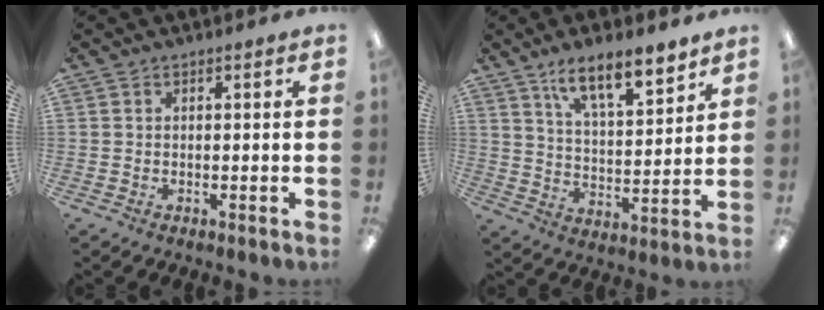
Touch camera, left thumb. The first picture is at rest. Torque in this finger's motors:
{"motor_torque": [1.61, 1.02, 1.26, -0.92, 0.16]}